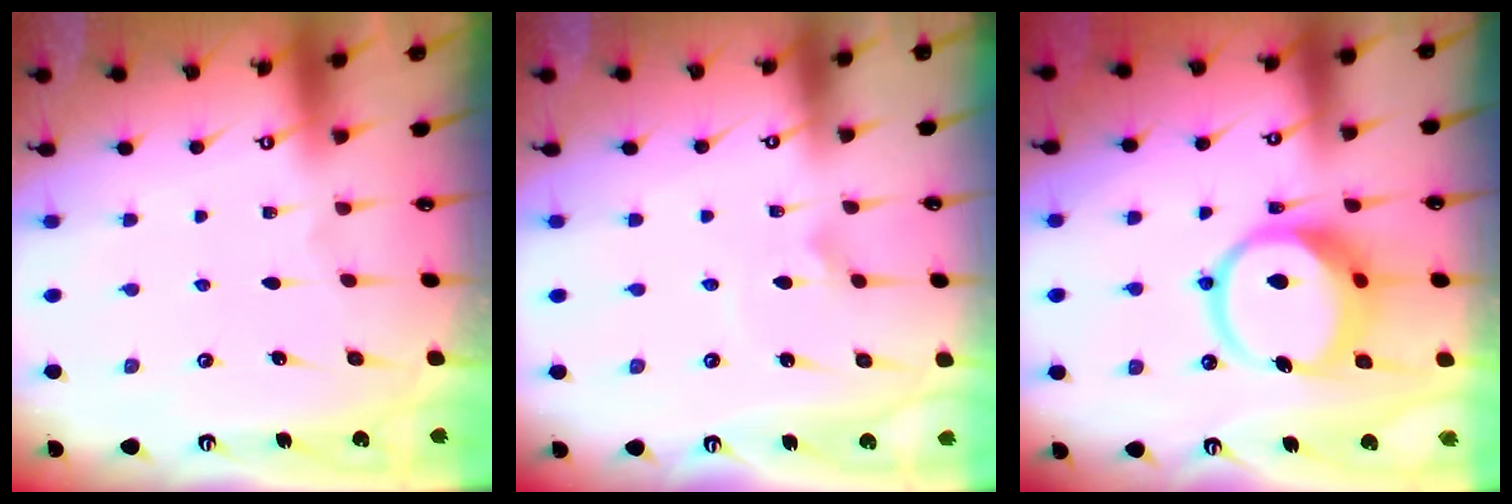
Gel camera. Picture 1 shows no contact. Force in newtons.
{"total": 2.1, "press": 2.1, "slide": 0.1}
{"total": 14.9, "press": 14.8, "slide": 2.1}